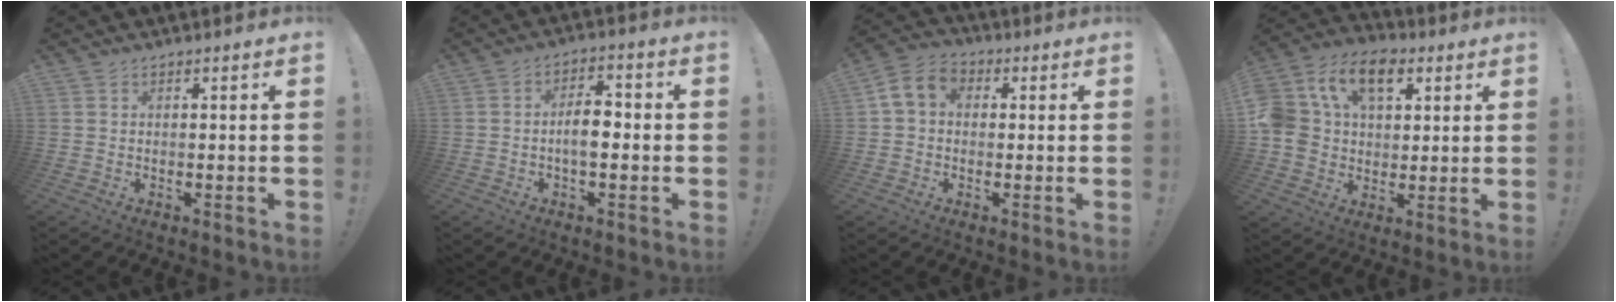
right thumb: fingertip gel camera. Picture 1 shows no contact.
{"total": 7.3, "force": [-1.2, 3.6, 6.2], "torque": [-0.101, 0.011, -0.025]}
{"total": 7.6, "force": [1.5, 5.8, 4.6], "torque": [-0.083, 0.008, 0.033]}
{"total": 17.6, "force": [6.7, 12.7, 10.2], "torque": [-0.181, -0.016, 0.126]}